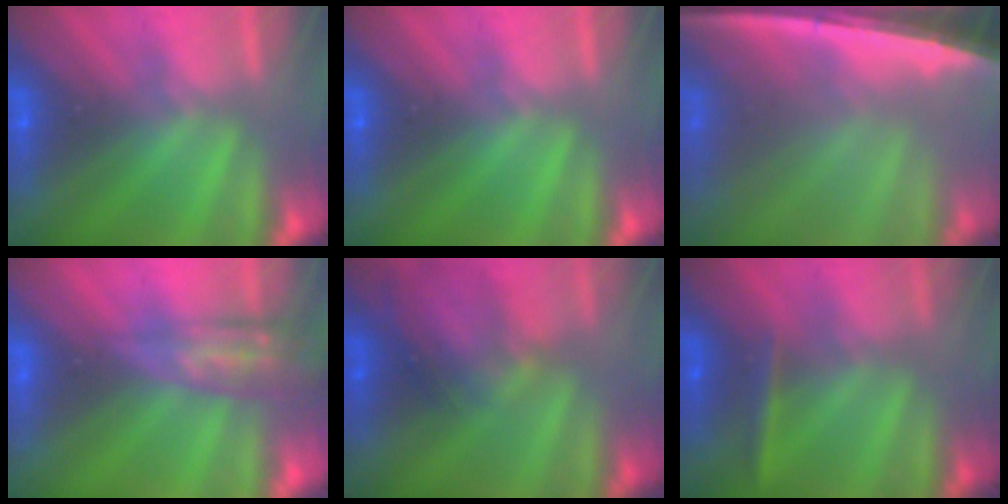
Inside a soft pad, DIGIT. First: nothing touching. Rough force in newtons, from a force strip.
{"total": 0.0}
{"total": 7.0}
{"total": 2.5}
{"total": 2.1}
{"total": 2.4}